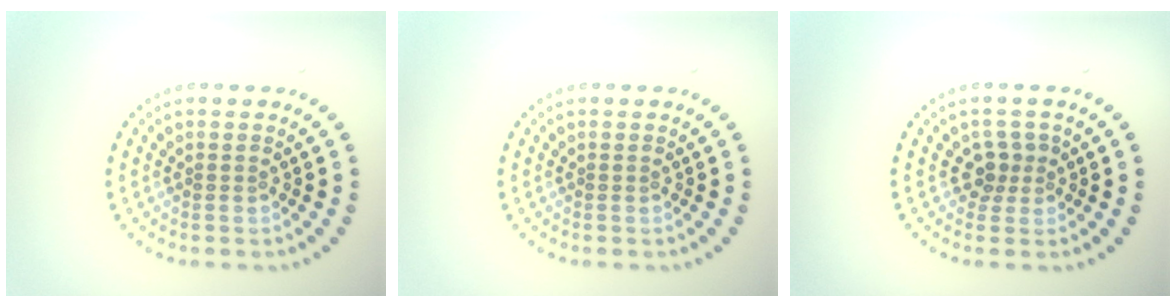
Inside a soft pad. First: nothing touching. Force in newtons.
{"total": 0.0}
{"total": 2.0, "press": 1.6, "slide": 1.3}